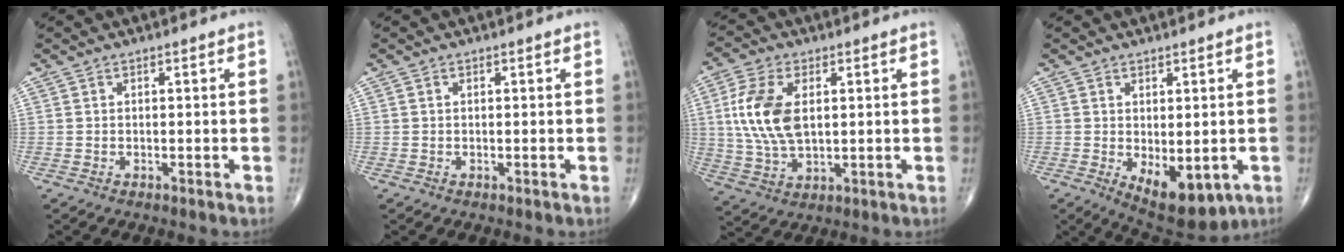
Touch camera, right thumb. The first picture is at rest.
{"total": 0.0}
{"total": 12.0, "force": [2.0, 6.6, 9.9], "torque": [-0.204, -0.007, 0.040]}
{"total": 9.8, "force": [-2.6, 4.8, 8.1], "torque": [-0.100, -0.013, -0.022]}